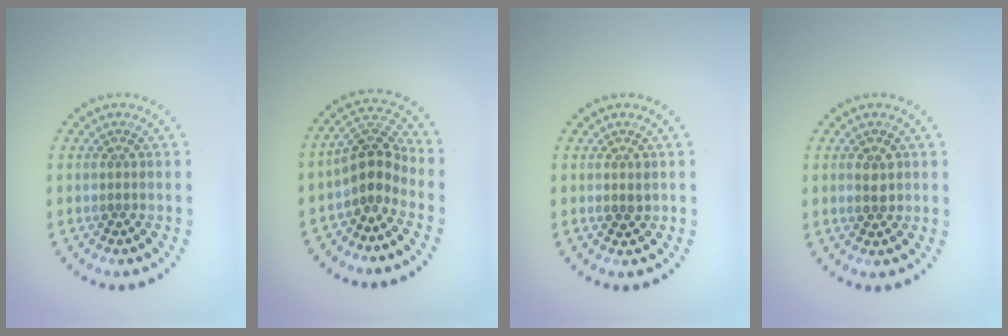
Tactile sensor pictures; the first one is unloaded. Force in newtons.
{"total": 3.4, "press": 2.6, "slide": 2.1}
{"total": 0.7, "press": 0.7, "slide": 0.1}
{"total": 1.6, "press": 1.6, "slide": 0.2}